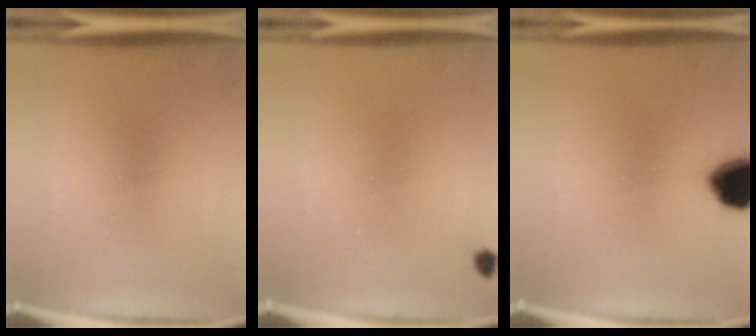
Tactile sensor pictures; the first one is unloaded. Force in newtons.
{"total": 1.0}
{"total": 12.6}